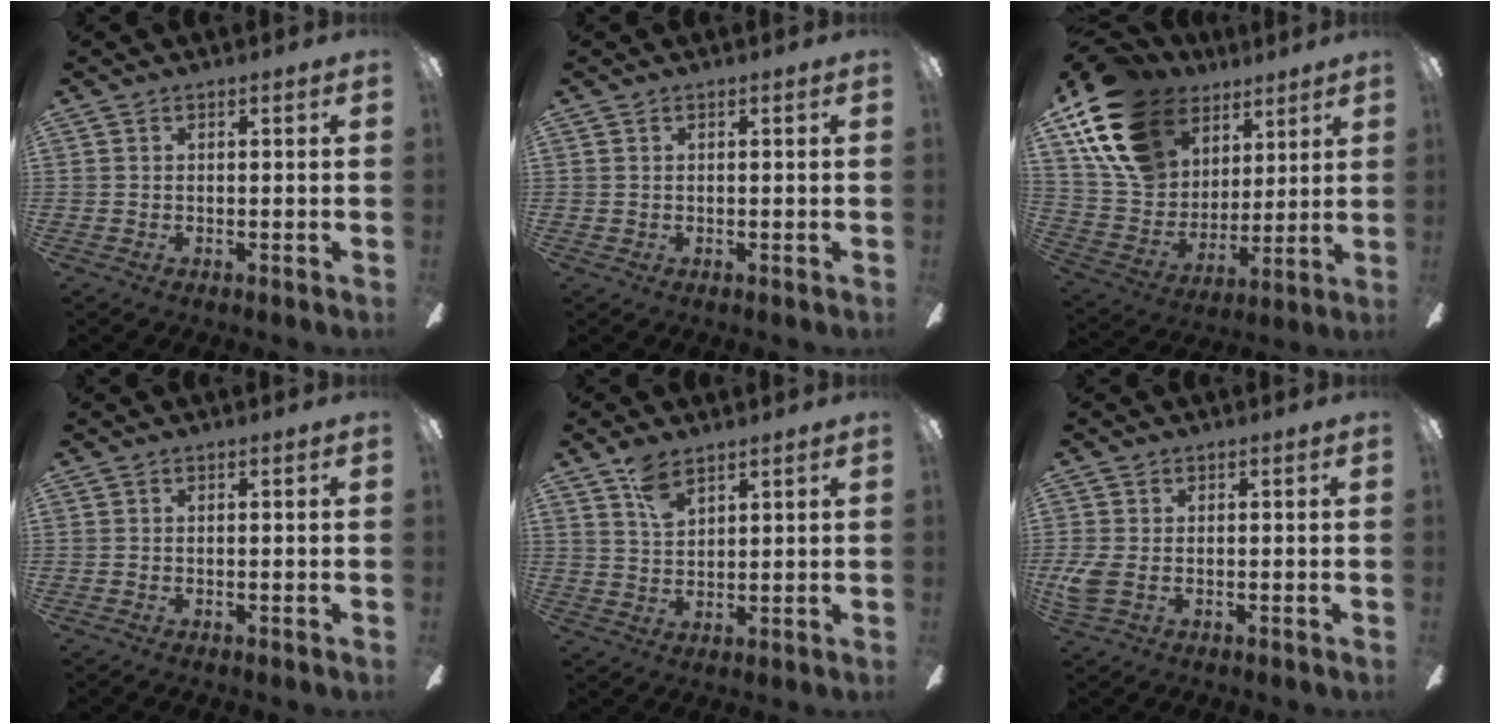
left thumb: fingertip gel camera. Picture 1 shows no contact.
{"total": 0.6, "force": [0.3, 0.5, 0.1], "torque": [-0.003, 0.004, 0.005]}
{"total": 19.0, "force": [11.0, 12.5, 9.0], "torque": [-0.200, -0.042, 0.211]}
{"total": 0.0}
{"total": 6.0, "force": [4.3, 2.7, 3.2], "torque": [-0.057, -0.016, 0.078]}
{"total": 4.2, "force": [-0.3, 2.8, 3.2], "torque": [-0.082, -0.001, -0.011]}